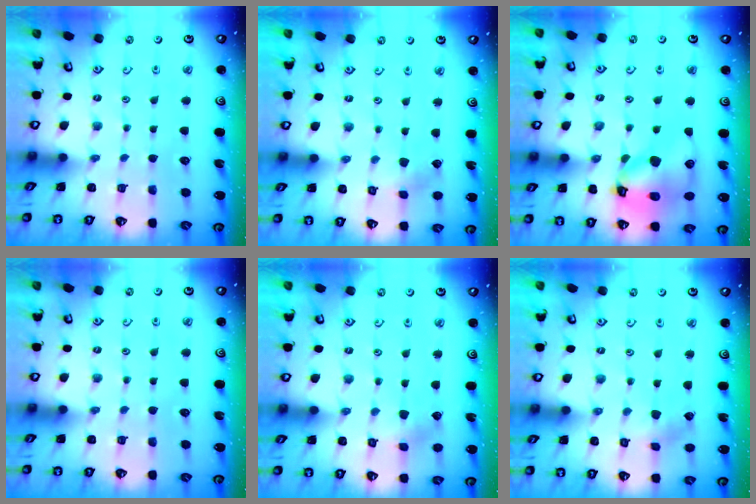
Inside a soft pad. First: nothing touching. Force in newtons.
{"total": 2.1, "press": 2.1, "slide": 0.1}
{"total": 16.0, "press": 15.8, "slide": 2.3}
{"total": 0.0}
{"total": 1.9, "press": 1.9, "slide": 0.2}
{"total": 2.3, "press": 2.3, "slide": 0.3}